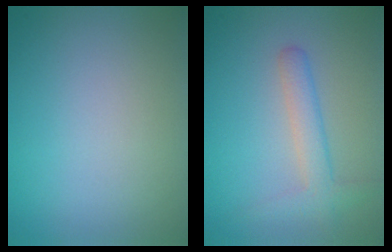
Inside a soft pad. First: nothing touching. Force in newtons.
{"total": 2.7, "press": 2.7, "slide": 0.1}